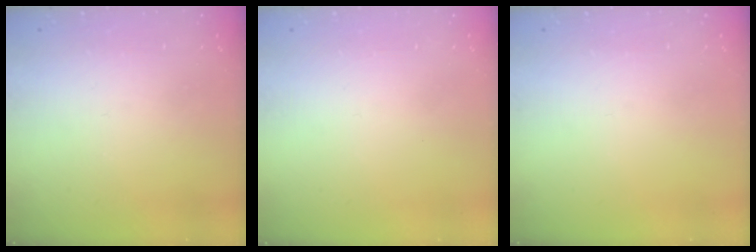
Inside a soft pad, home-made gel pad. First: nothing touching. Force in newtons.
{"total": 1.8, "press": 1.8, "slide": 0.2}
{"total": 0.0}